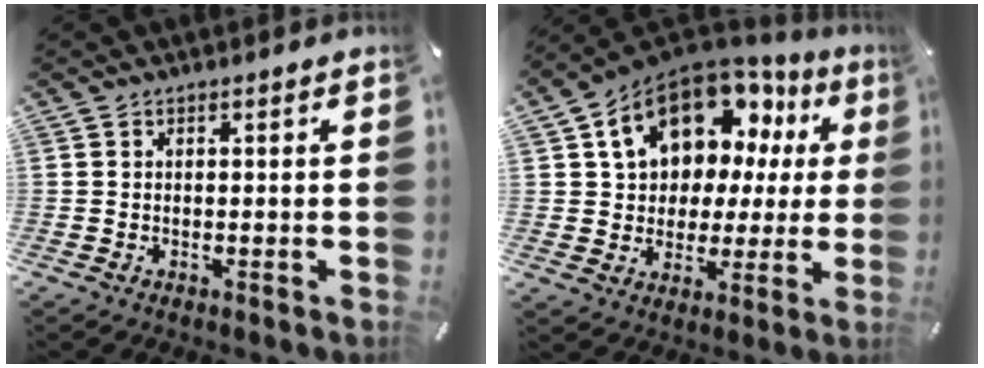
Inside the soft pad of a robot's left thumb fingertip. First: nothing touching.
{"total": 16.2, "force": [8.9, 11.1, 7.8], "torque": [-0.139, -0.046, 0.164]}